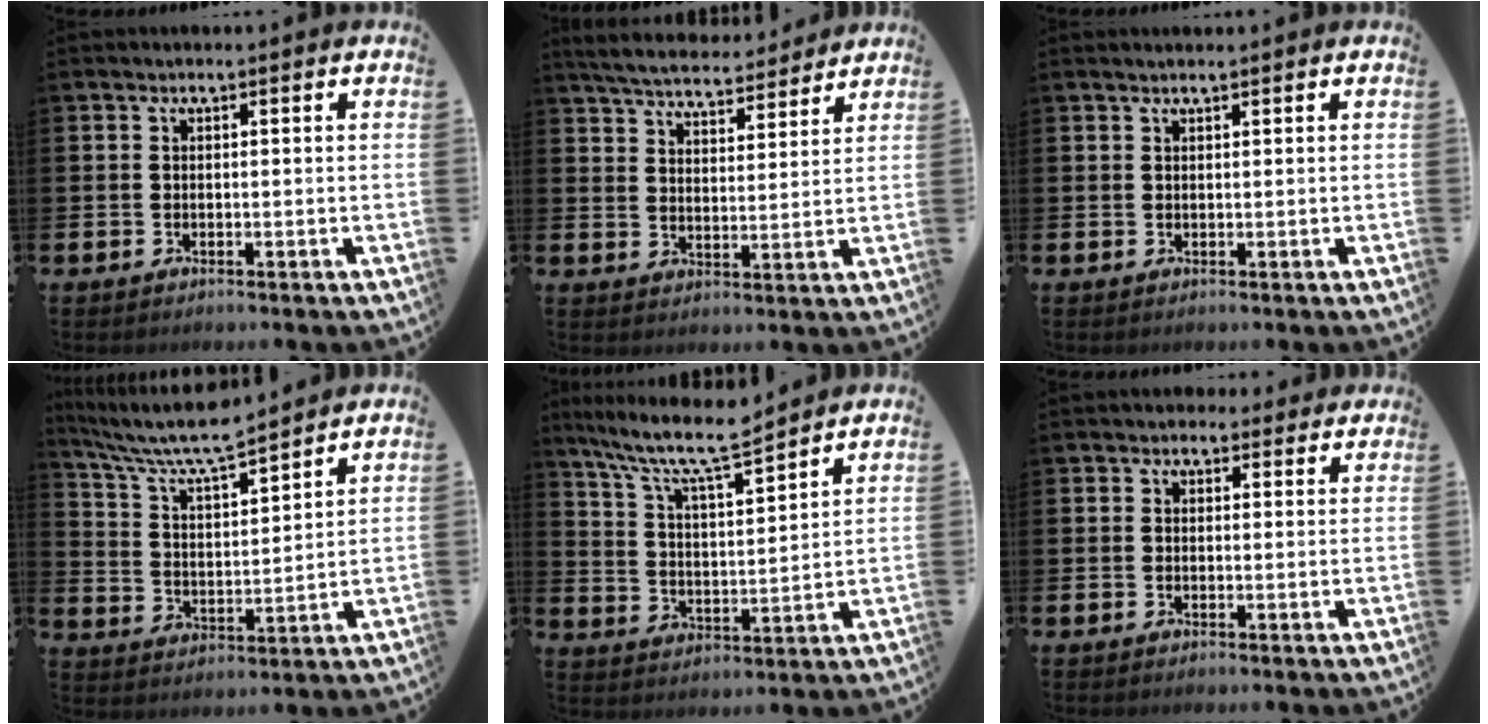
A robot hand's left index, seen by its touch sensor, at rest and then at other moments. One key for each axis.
{"total": 5.8, "fx": 5.6, "fy": 0.8, "fz": 0.9, "tx": -0.042, "ty": -0.033, "tz": 0.099}
{"total": 0.6, "fx": 0.5, "fy": -0.1, "fz": 0.2, "tx": -0.003, "ty": 0.000, "tz": 0.009}
{"total": 7.8, "fx": 7.2, "fy": 0.7, "fz": 3.0, "tx": -0.091, "ty": -0.043, "tz": 0.125}
{"total": 9.0, "fx": 8.1, "fy": 0.7, "fz": 3.9, "tx": -0.111, "ty": -0.048, "tz": 0.140}
{"total": 2.1, "fx": 1.8, "fy": 1.0, "fz": 0.0, "tx": 0.016, "ty": -0.005, "tz": 0.030}